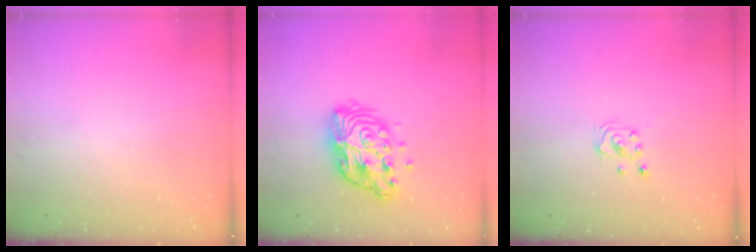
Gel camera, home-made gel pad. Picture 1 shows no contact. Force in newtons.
{"total": 12.8, "press": 12.8, "slide": 1.0}
{"total": 2.0, "press": 2.0, "slide": 0.2}